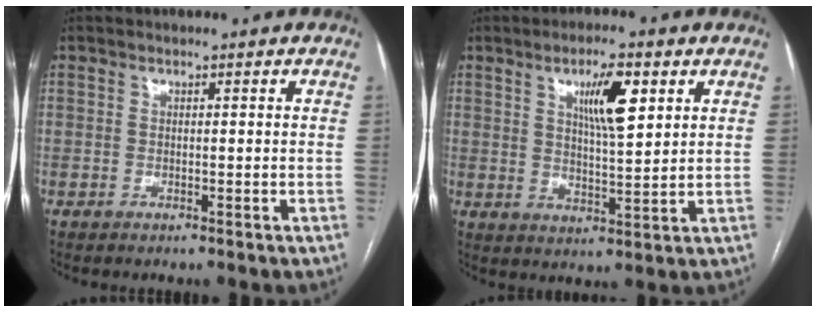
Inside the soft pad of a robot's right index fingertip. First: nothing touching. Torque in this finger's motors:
{"motor_torque": [0.47, 0.17, 0.45, 0.09]}